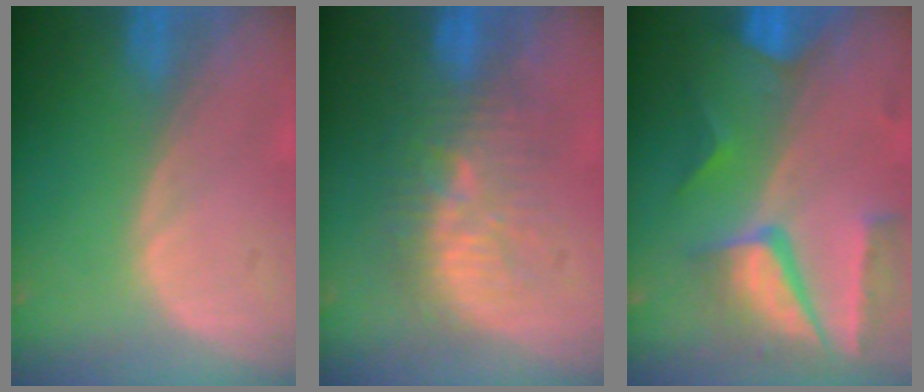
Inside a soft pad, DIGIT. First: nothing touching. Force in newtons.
{"total": 9.6, "press": 9.2, "slide": 2.8}
{"total": 10.3, "press": 8.6, "slide": 5.6}